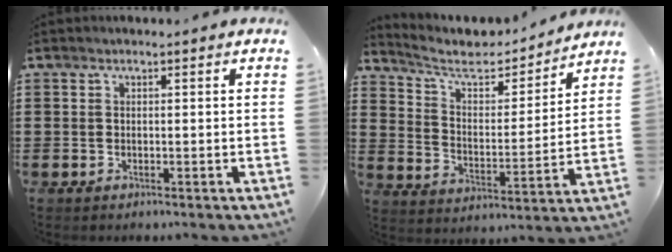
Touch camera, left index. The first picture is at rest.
{"total": 6.6, "force": [5.7, 2.1, 2.5], "torque": [-0.071, -0.042, 0.092]}